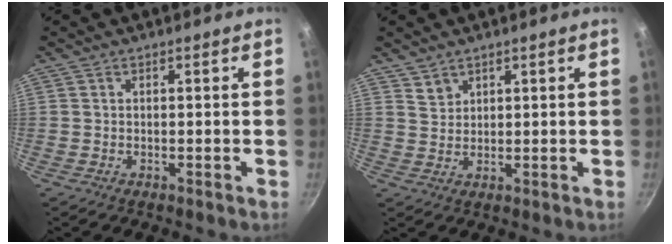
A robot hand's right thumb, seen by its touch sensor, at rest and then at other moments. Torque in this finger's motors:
{"motor_torque": [-0.11, 0.33, 0.38, -0.29, -0.02]}